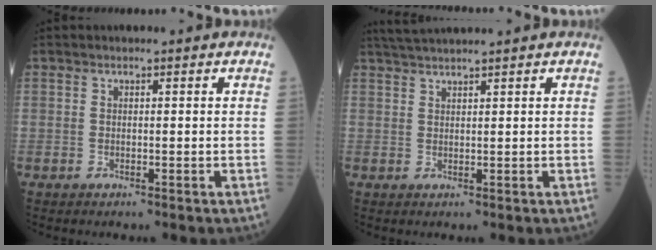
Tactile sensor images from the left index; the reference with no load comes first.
{"total": 5.2, "force": [4.7, -0.8, 2.1], "torque": [-0.037, 0.028, 0.088]}